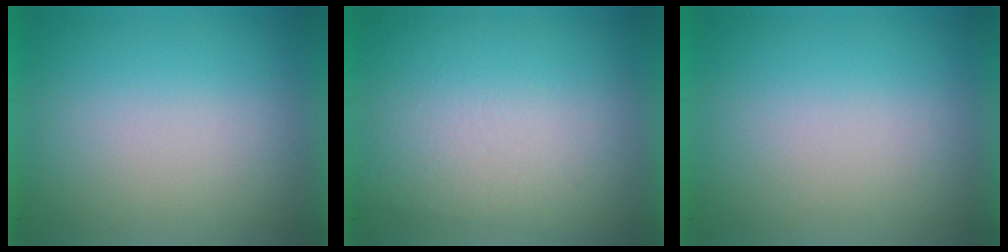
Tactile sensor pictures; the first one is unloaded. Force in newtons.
{"total": 2.9}
{"total": 1.4}